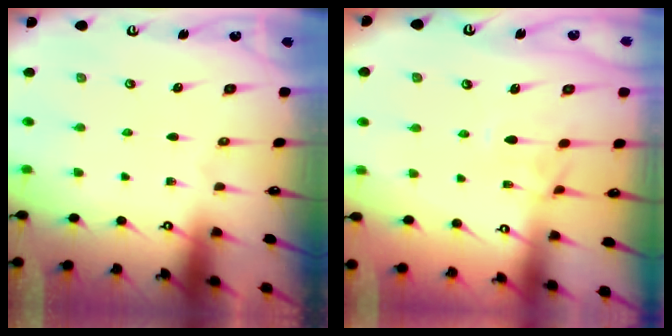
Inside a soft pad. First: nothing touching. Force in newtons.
{"total": 2.5, "press": 2.4, "slide": 0.6}